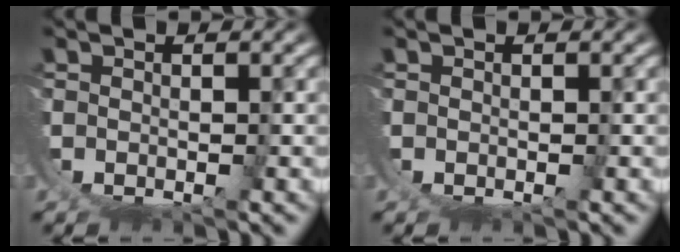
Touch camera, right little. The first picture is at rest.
{"total": 0.0}